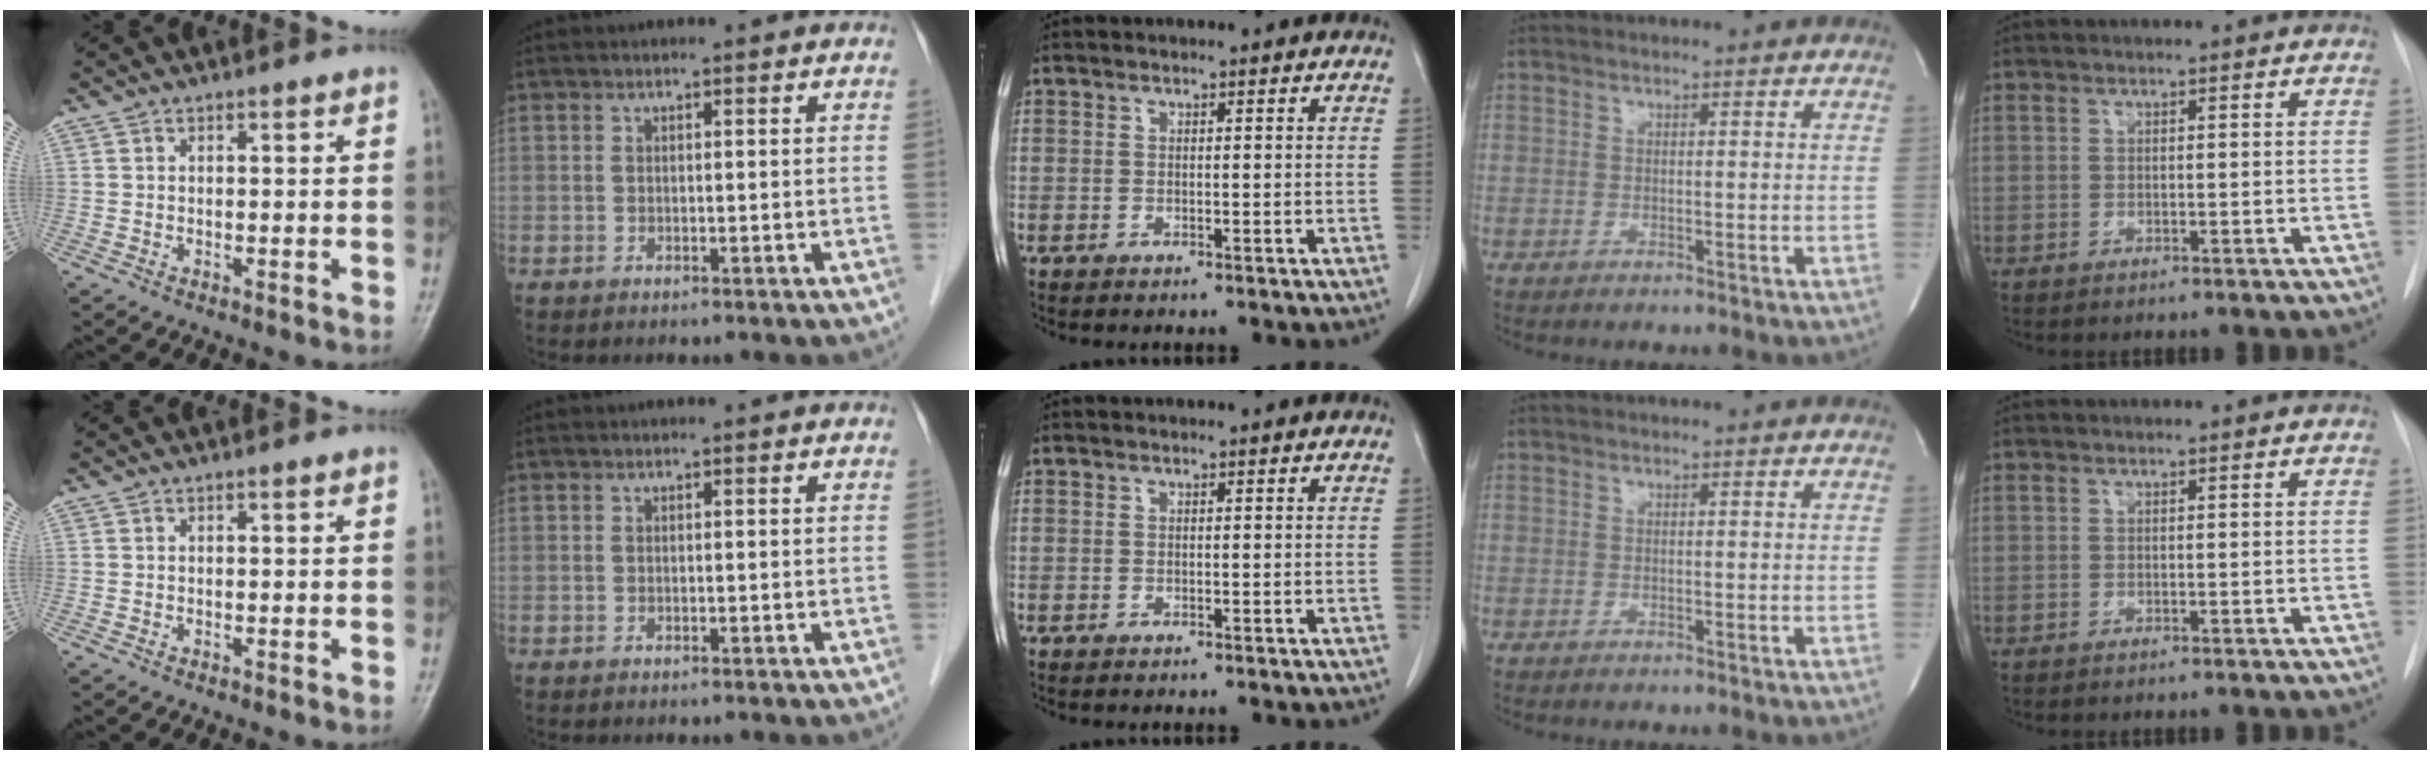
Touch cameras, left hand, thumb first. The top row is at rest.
{}